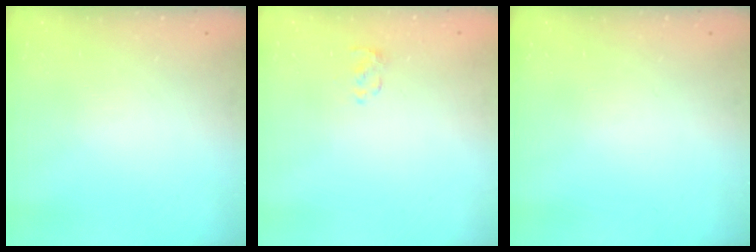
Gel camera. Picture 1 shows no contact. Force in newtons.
{"total": 1.4, "press": 1.3, "slide": 0.6}
{"total": 0.0}